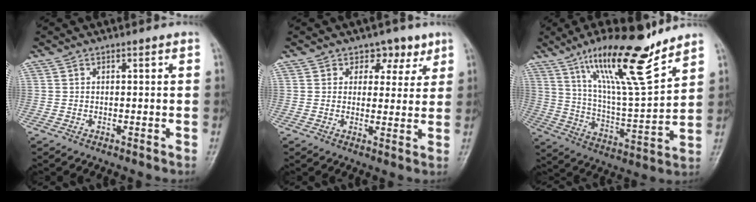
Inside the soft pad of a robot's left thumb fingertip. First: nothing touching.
{"total": 5.2, "force": [3.2, 3.9, 1.4], "torque": [0.016, -0.012, 0.044]}
{"total": 19.1, "force": [13.1, 3.3, 13.4], "torque": [-0.208, -0.074, 0.233]}